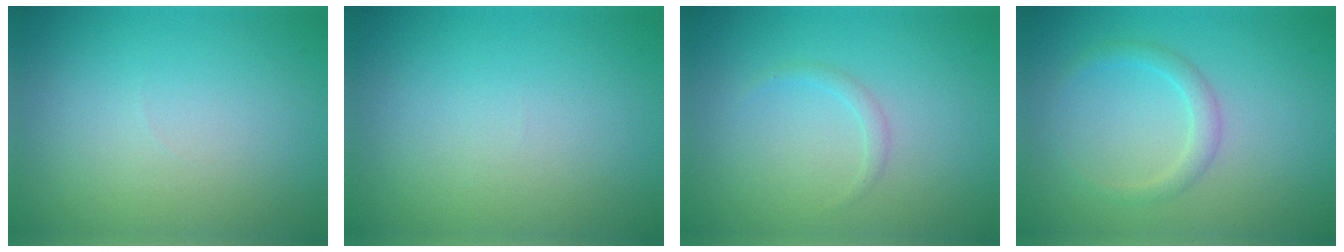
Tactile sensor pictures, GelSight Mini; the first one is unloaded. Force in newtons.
{"total": 0.0}
{"total": 0.9, "press": 0.9, "slide": 0.0}
{"total": 1.7, "press": 1.7, "slide": 0.1}